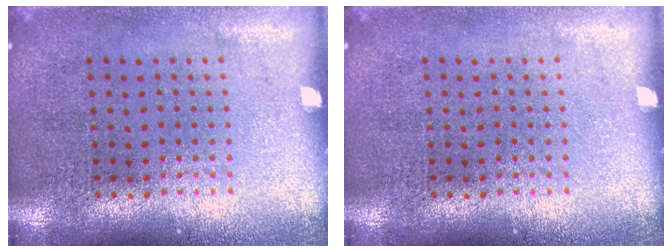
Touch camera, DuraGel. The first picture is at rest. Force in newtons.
{"total": 0.0}